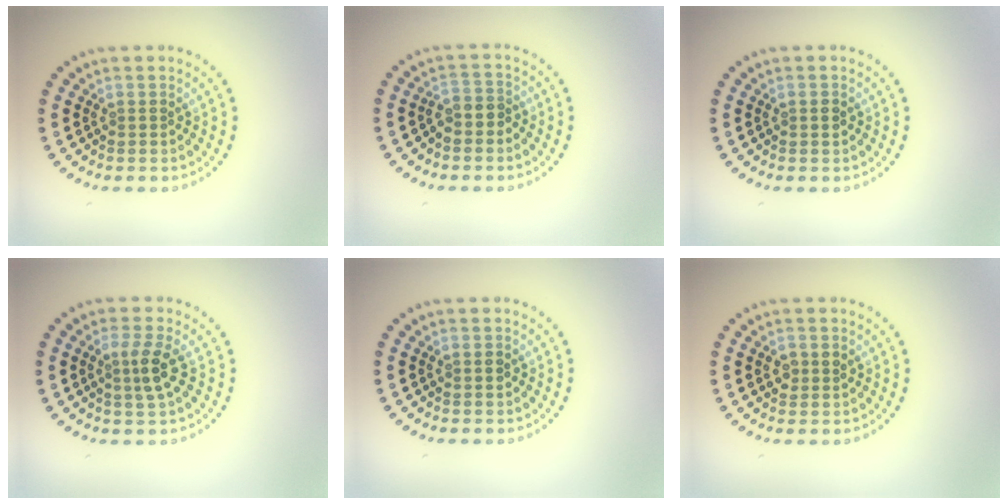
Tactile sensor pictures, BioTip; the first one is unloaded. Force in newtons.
{"total": 1.8, "press": 1.6, "slide": 0.9}
{"total": 1.1, "press": 1.1, "slide": 0.1}
{"total": 2.5, "press": 2.3, "slide": 1.0}
{"total": 0.9, "press": 0.9, "slide": 0.1}
{"total": 1.6, "press": 1.5, "slide": 0.1}